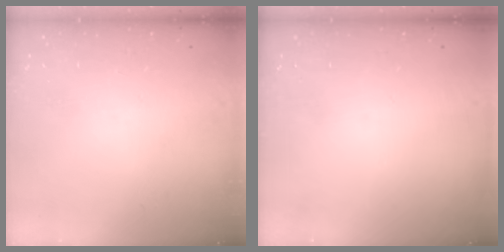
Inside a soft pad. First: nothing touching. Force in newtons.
{"total": 0.0}